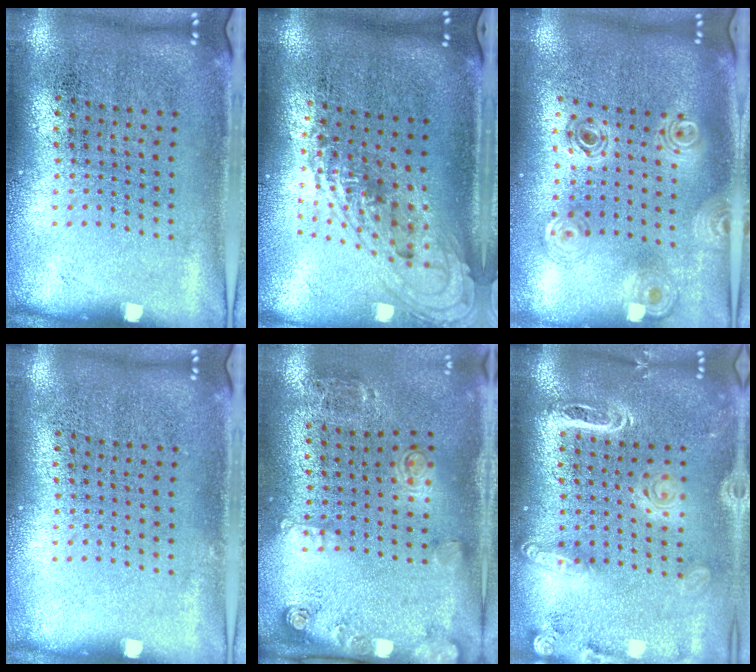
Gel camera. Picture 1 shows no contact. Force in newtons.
{"total": 1.8, "press": 1.3, "slide": 1.2}
{"total": 1.0, "press": 0.9, "slide": 0.2}
{"total": 0.0}
{"total": 2.1, "press": 1.3, "slide": 1.6}
{"total": 1.9, "press": 1.8, "slide": 0.7}